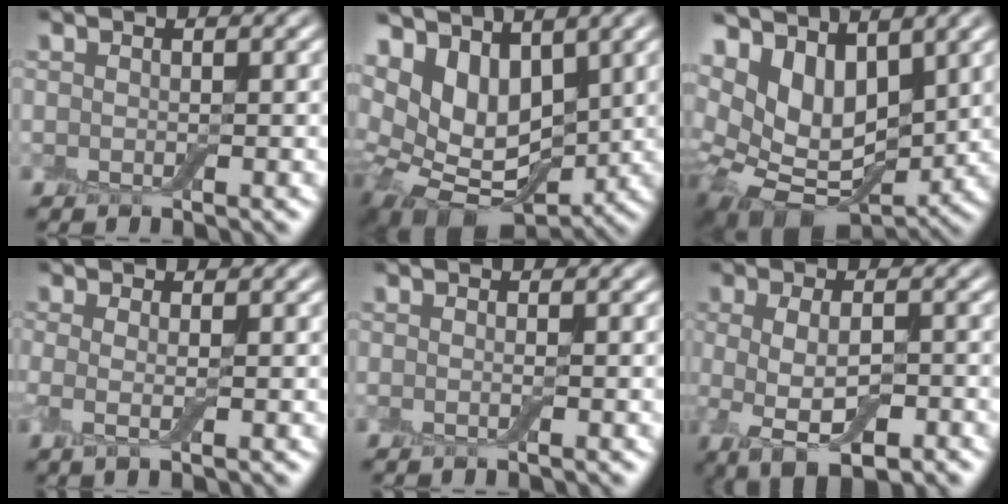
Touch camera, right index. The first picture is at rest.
{"total": 8.8, "force": [2.5, 5.6, 6.3], "torque": [-0.119, -0.010, 0.043]}
{"total": 8.9, "force": [2.7, 5.5, 6.4], "torque": [-0.126, -0.011, 0.051]}
{"total": 1.8, "force": [0.1, 0.3, 1.8], "torque": [-0.036, -0.005, -0.001]}
{"total": 0.7, "force": [-0.1, 0.1, 0.7], "torque": [-0.011, -0.004, -0.004]}
{"total": 5.1, "force": [-1.5, 1.7, 4.5], "torque": [-0.081, -0.015, -0.022]}